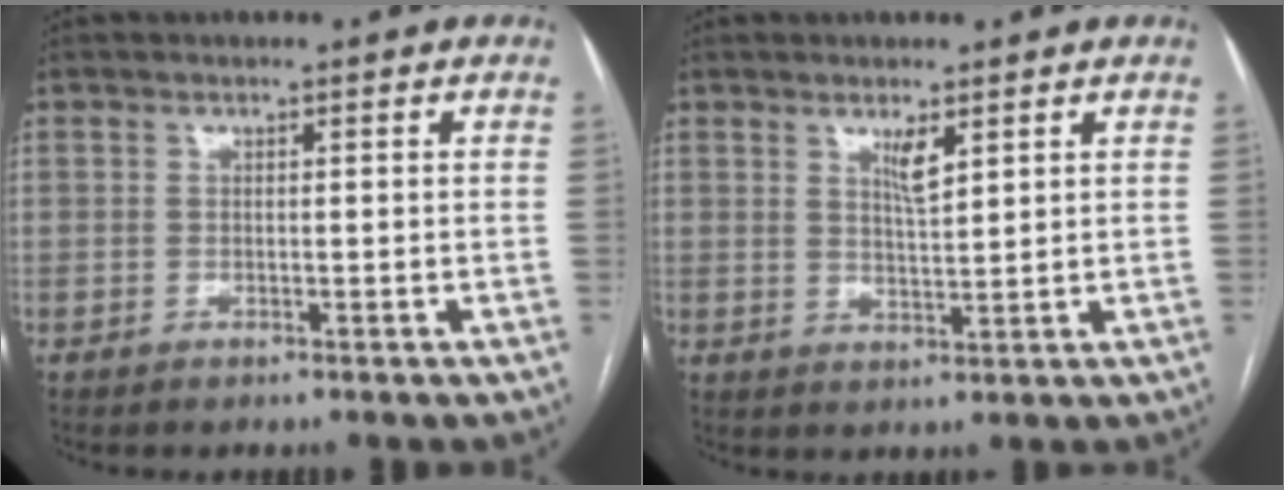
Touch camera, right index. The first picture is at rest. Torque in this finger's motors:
{"motor_torque": [0.12, 0.12, 0.06, 0.05]}